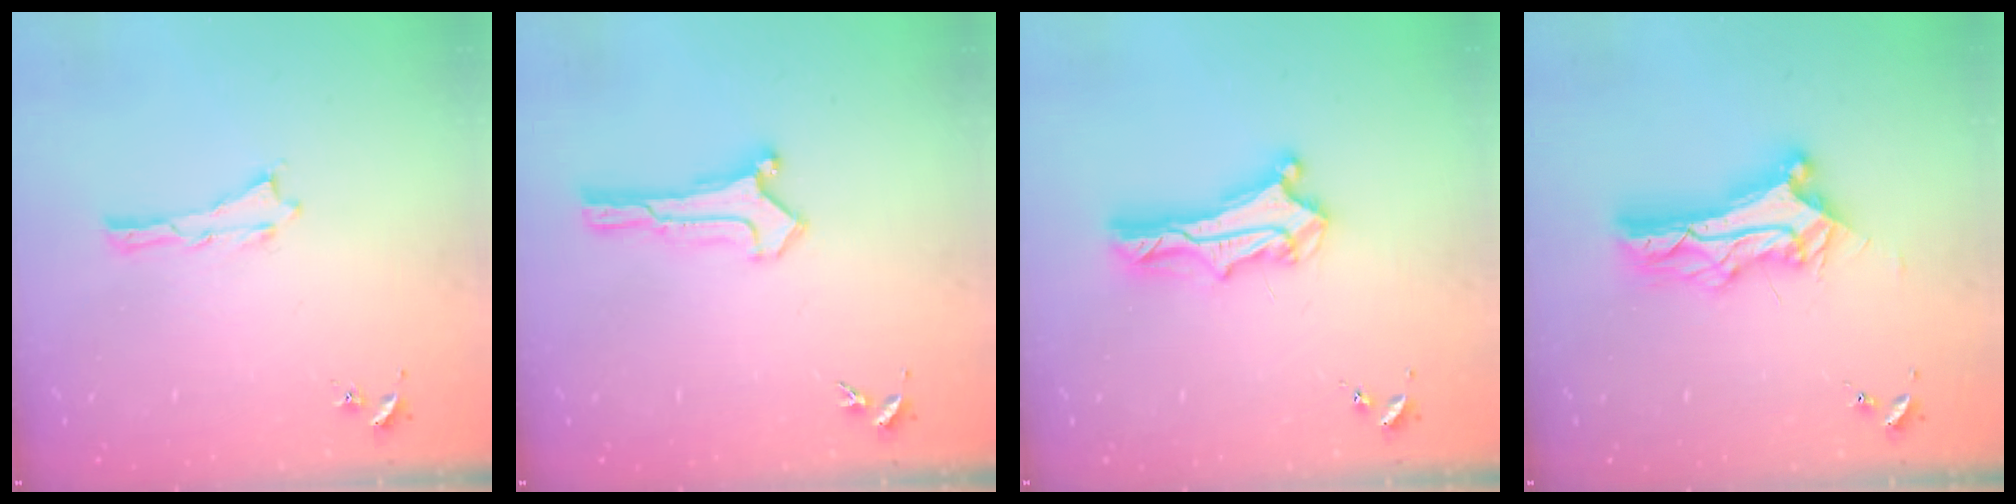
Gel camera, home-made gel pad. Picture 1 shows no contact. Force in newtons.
{"total": 0.0}
{"total": 6.6, "press": 6.6, "slide": 0.5}
{"total": 11.0, "press": 11.0, "slide": 0.9}